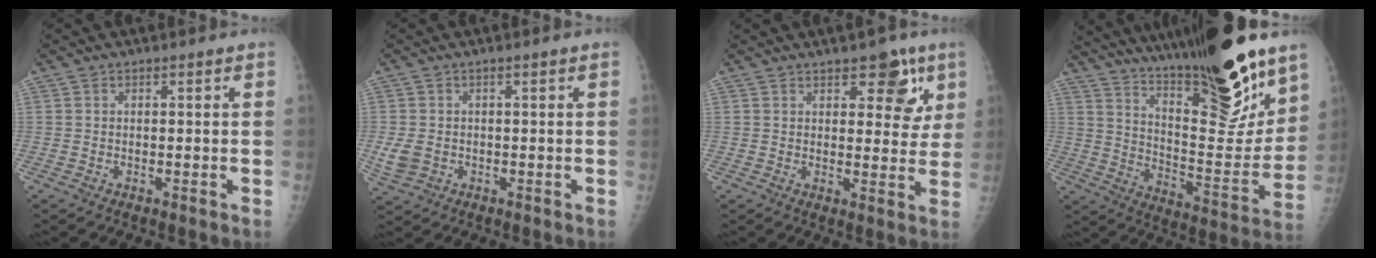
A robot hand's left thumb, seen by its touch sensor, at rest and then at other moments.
{"total": 4.0, "force": [-0.5, 3.0, 2.6], "torque": [-0.060, 0.001, -0.003]}
{"total": 8.2, "force": [4.3, 4.2, 5.6], "torque": [-0.030, -0.018, 0.052]}
{"total": 27.8, "force": [20.2, 6.0, 18.2], "torque": [-0.246, -0.100, 0.317]}